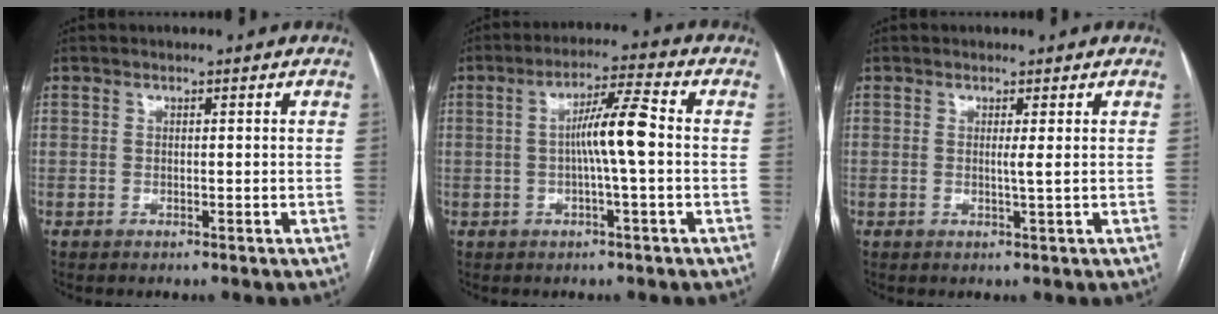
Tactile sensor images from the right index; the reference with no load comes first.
{"total": 7.1, "force": [-0.2, 0.1, 7.1], "torque": [-0.128, 0.015, -0.006]}
{"total": 1.1, "force": [0.2, -0.4, 1.0], "torque": [-0.021, -0.003, 0.004]}